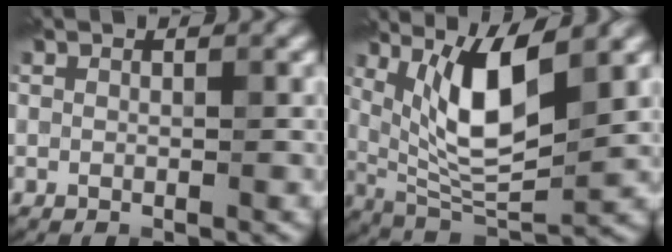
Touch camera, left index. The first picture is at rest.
{"total": 7.9, "force": [3.0, 2.5, 6.9], "torque": [-0.132, -0.017, 0.059]}